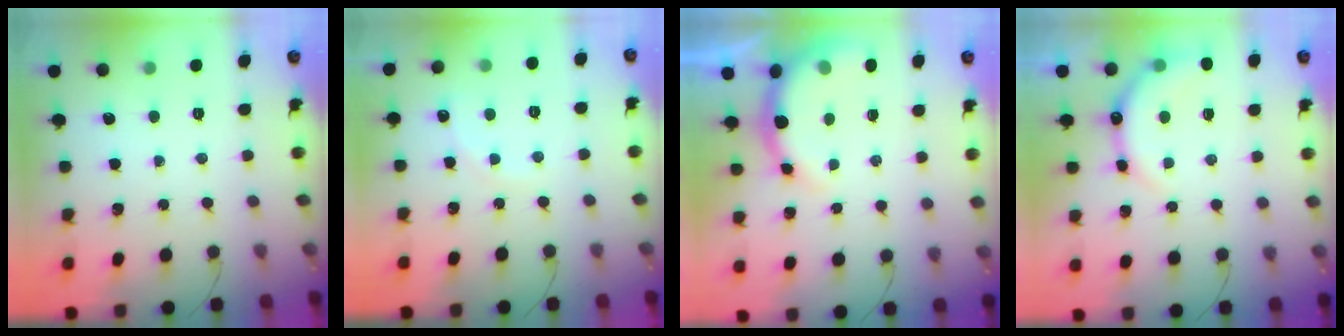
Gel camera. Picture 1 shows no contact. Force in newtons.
{"total": 6.6, "press": 6.5, "slide": 1.3}
{"total": 7.4, "press": 7.2, "slide": 1.4}
{"total": 8.3, "press": 8.3, "slide": 0.3}